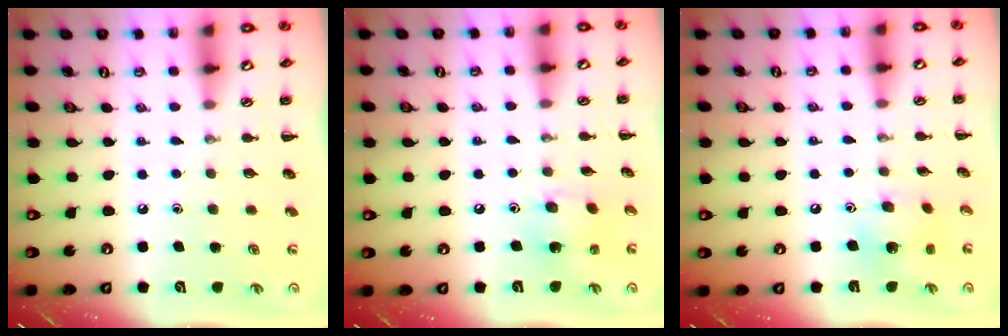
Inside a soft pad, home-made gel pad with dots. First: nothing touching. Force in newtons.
{"total": 4.2, "press": 4.1, "slide": 0.8}
{"total": 6.6, "press": 6.4, "slide": 1.4}